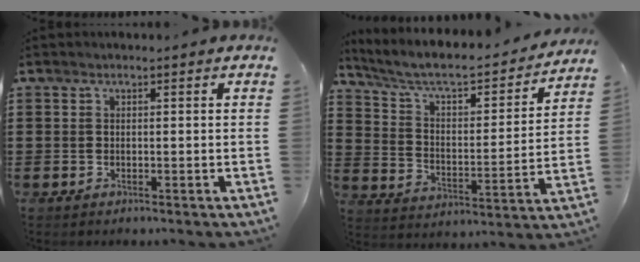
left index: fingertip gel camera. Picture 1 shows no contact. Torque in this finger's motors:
{"motor_torque": [1.32, -0.82, 0.29, 0.10]}